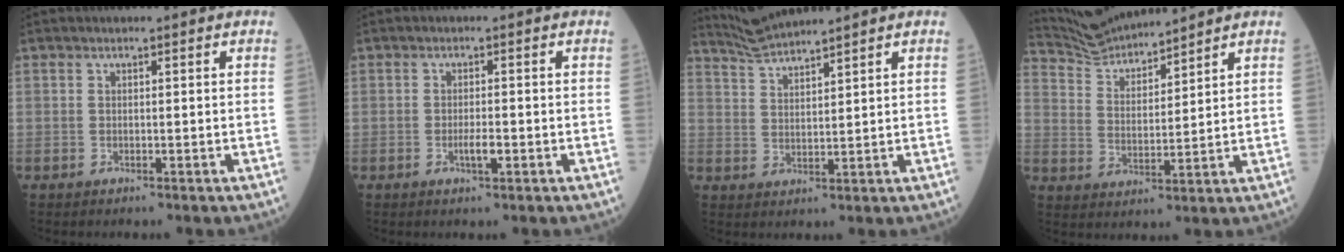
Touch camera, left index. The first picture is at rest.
{"total": 1.9, "force": [-0.9, 0.3, 1.7], "torque": [-0.030, -0.007, -0.017]}
{"total": 4.7, "force": [4.4, -1.5, 0.5], "torque": [-0.022, 0.001, 0.095]}
{"total": 8.2, "force": [8.1, -0.4, 0.8], "torque": [-0.035, 0.016, 0.172]}